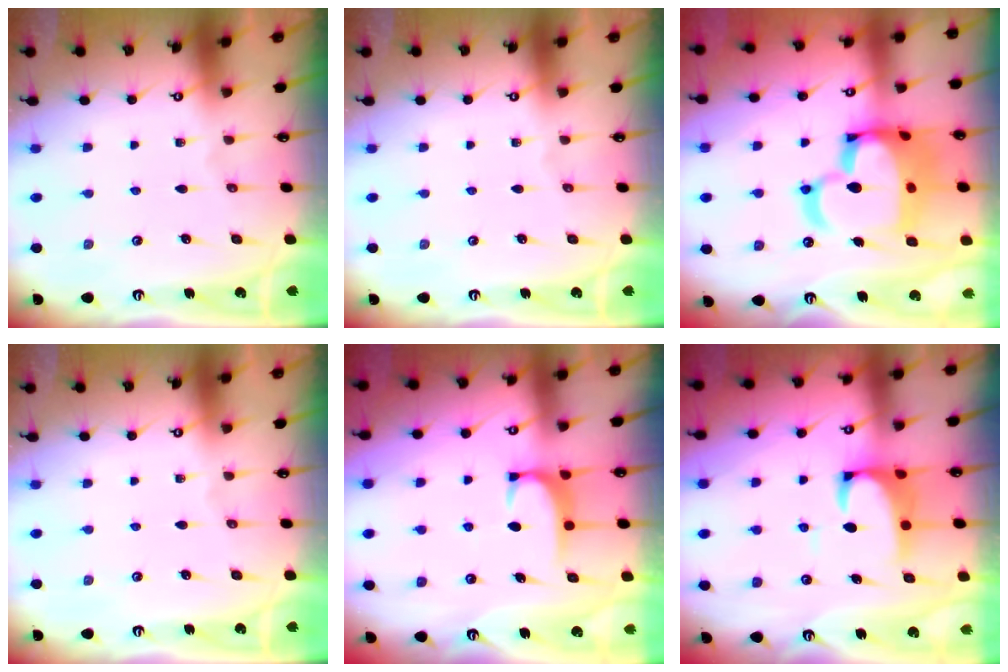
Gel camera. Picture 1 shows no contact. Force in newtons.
{"total": 0.0}
{"total": 19.2, "press": 19.0, "slide": 2.6}
{"total": 0.0}
{"total": 1.6, "press": 1.5, "slide": 0.5}
{"total": 3.4, "press": 3.2, "slide": 1.2}